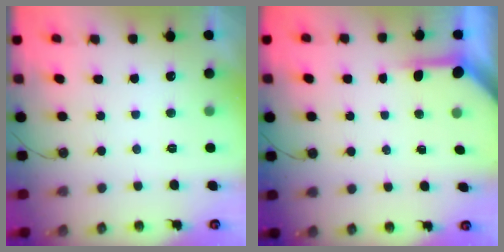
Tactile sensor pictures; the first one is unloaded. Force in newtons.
{"total": 3.8, "press": 3.8, "slide": 0.5}